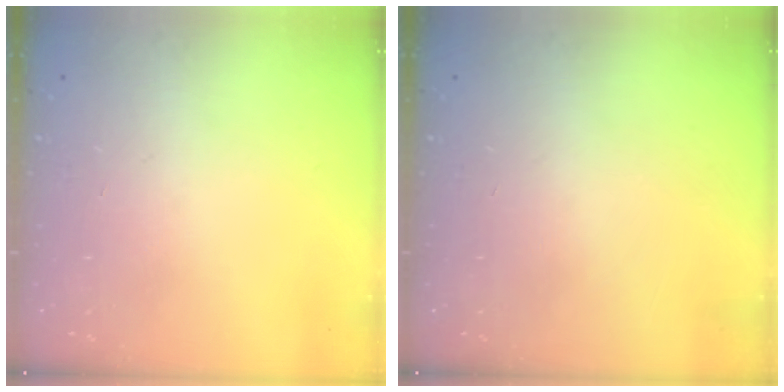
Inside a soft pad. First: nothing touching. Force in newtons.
{"total": 0.0}